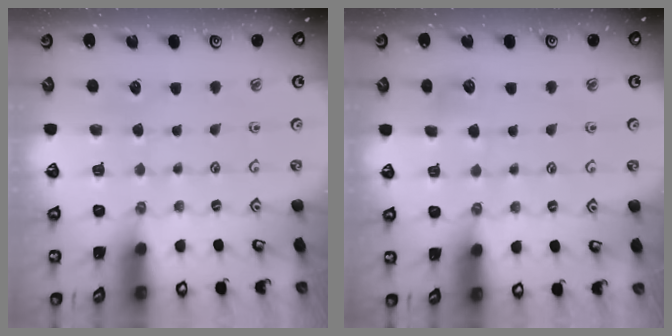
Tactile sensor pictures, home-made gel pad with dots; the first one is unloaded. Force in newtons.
{"total": 4.2, "press": 4.2, "slide": 0.6}